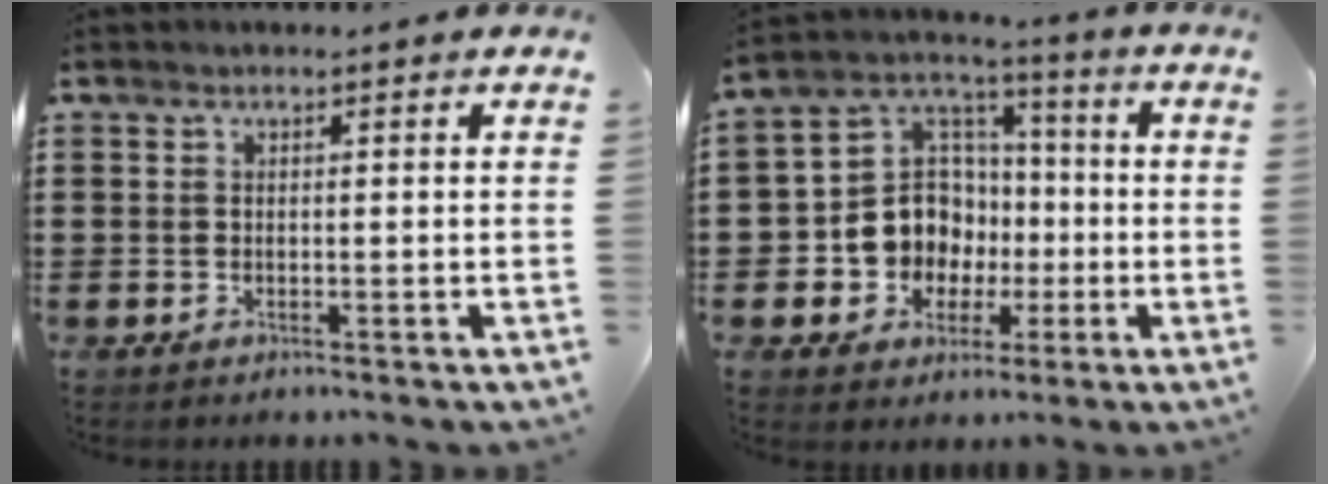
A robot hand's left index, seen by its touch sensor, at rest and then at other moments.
{"total": 10.8, "force": [-1.8, 10.0, 3.6], "torque": [-0.119, 0.010, -0.031]}